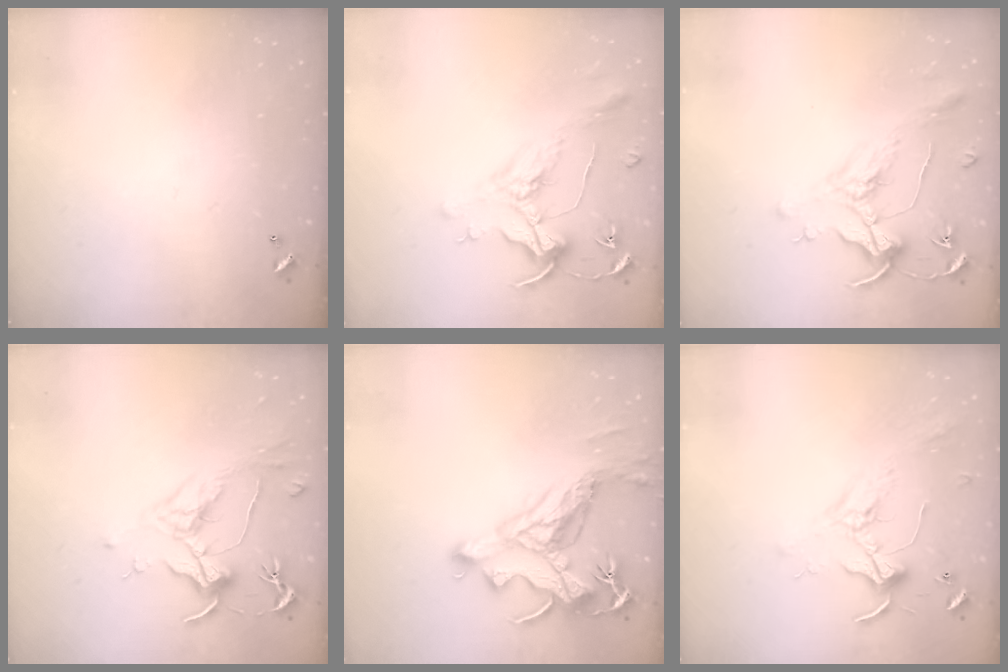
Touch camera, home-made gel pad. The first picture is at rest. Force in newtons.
{"total": 1.6, "press": 1.4, "slide": 0.7}
{"total": 1.6, "press": 1.4, "slide": 0.7}
{"total": 1.8, "press": 1.6, "slide": 0.9}
{"total": 9.9, "press": 9.7, "slide": 1.9}
{"total": 2.3, "press": 2.3, "slide": 0.5}